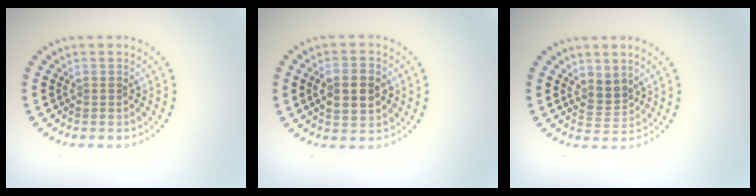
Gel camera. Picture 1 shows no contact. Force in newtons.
{"total": 4.5, "press": 4.5, "slide": 0.1}
{"total": 2.0, "press": 1.5, "slide": 1.3}